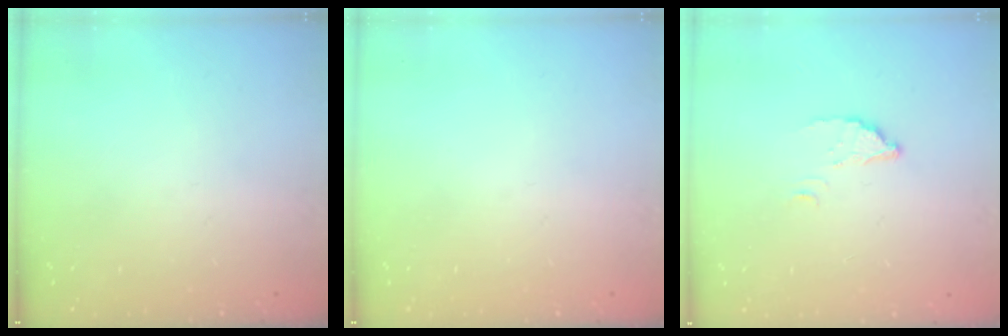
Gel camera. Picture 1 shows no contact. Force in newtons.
{"total": 0.0}
{"total": 3.2, "press": 3.2, "slide": 0.1}